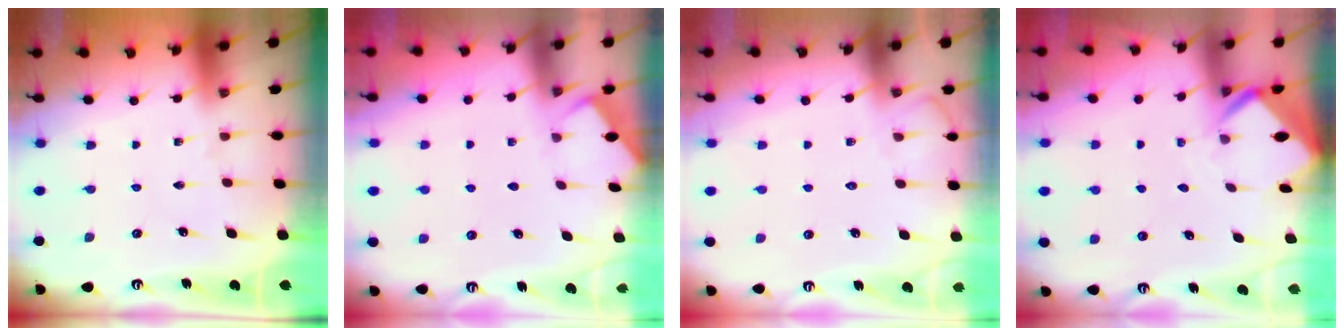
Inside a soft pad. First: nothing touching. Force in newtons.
{"total": 2.0, "press": 1.9, "slide": 0.3}
{"total": 5.3, "press": 5.3, "slide": 0.7}
{"total": 2.6, "press": 2.6, "slide": 0.2}